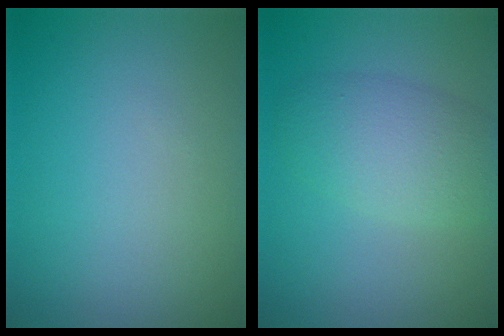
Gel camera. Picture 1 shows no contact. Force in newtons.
{"total": 4.3, "press": 4.3, "slide": 0.1}